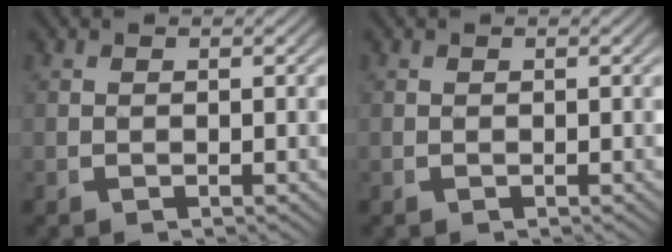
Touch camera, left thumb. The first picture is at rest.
{"total": 0.0}